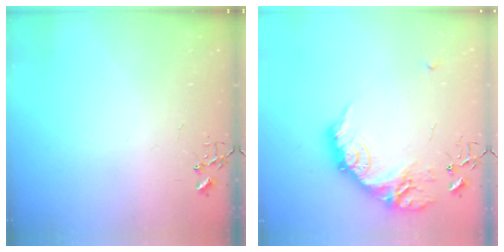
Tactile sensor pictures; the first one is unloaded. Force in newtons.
{"total": 20.9, "press": 20.9, "slide": 1.2}